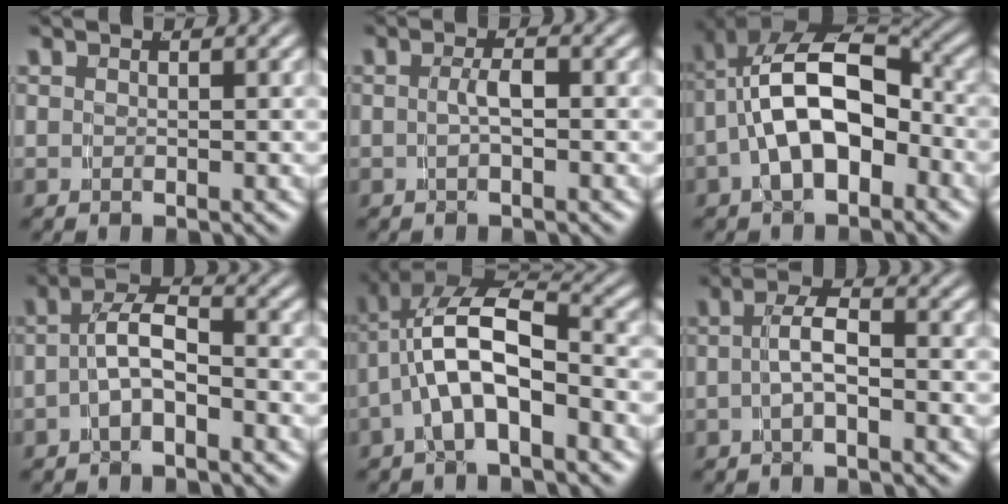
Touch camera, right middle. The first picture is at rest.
{"total": 1.8, "force": [-0.7, 0.0, 1.7], "torque": [-0.028, -0.001, -0.009]}
{"total": 9.7, "force": [-0.5, 6.2, 7.4], "torque": [-0.156, -0.025, 0.001]}
{"total": 3.7, "force": [-1.4, 1.6, 3.0], "torque": [-0.054, -0.001, -0.027]}
{"total": 7.8, "force": [-0.9, 4.9, 5.9], "torque": [-0.129, -0.030, -0.004]}
{"total": 2.9, "force": [-1.0, 0.6, 2.6], "torque": [-0.045, 0.005, -0.018]}